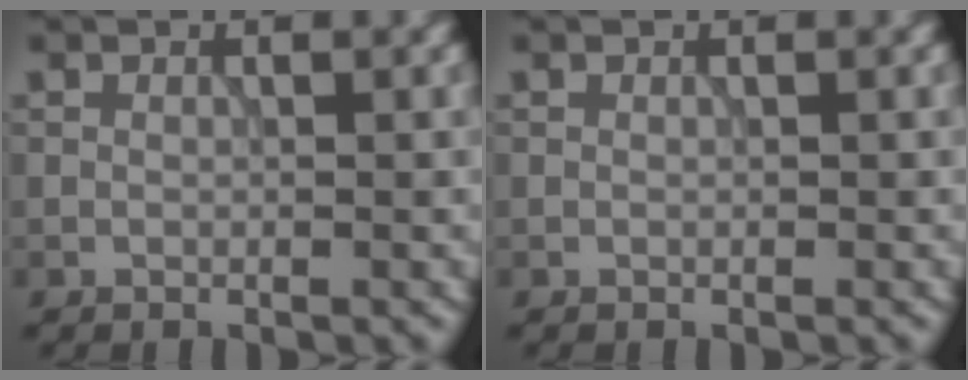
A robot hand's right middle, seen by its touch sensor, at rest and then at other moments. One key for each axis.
{"total": 0.0}